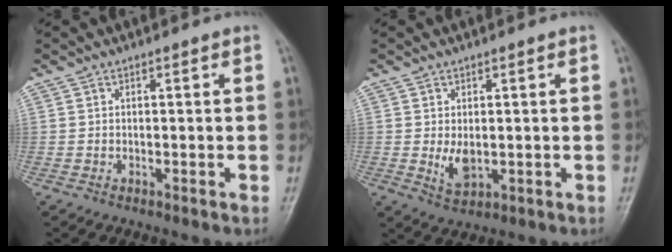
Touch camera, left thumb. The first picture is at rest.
{"total": 4.0, "force": [0.2, 2.4, 3.2], "torque": [-0.050, -0.011, 0.012]}